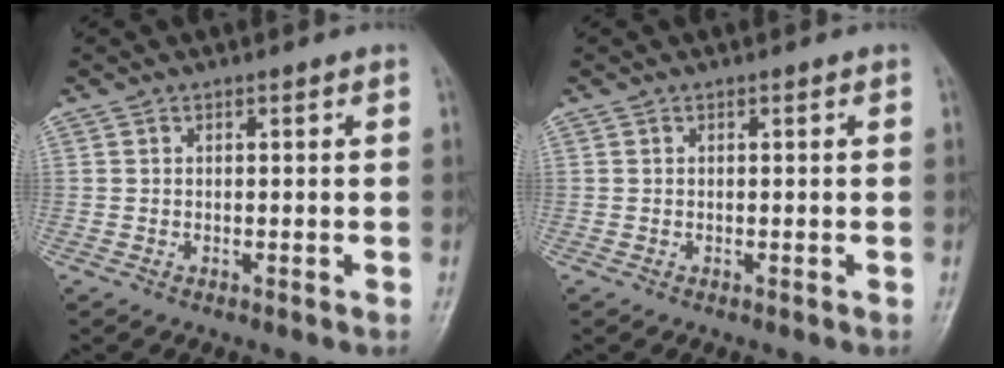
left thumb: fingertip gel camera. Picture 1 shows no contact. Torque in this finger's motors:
{"motor_torque": [0.00, 0.00, 0.00, 0.00, 0.00]}